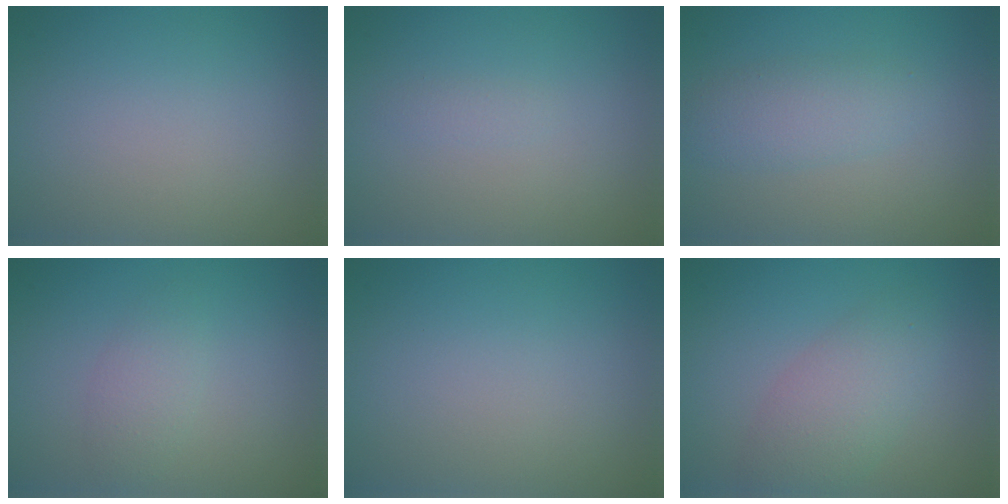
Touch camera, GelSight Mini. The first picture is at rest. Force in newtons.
{"total": 0.6, "press": 0.6, "slide": 0.1}
{"total": 2.6, "press": 2.6, "slide": 0.2}
{"total": 2.3, "press": 2.3, "slide": 0.0}
{"total": 0.0}
{"total": 3.8, "press": 3.8, "slide": 0.2}